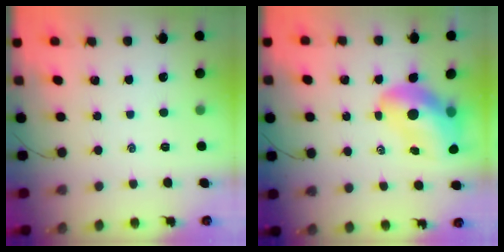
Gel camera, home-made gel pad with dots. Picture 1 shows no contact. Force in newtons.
{"total": 13.5, "press": 12.9, "slide": 4.0}